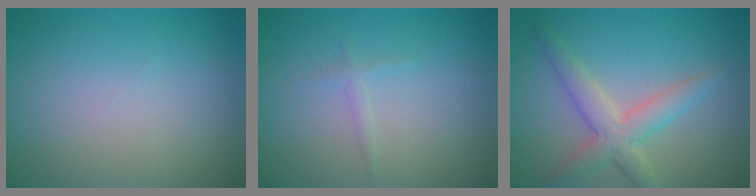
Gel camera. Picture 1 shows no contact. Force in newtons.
{"total": 0.8, "press": 0.8, "slide": 0.0}
{"total": 4.0, "press": 4.0, "slide": 0.3}